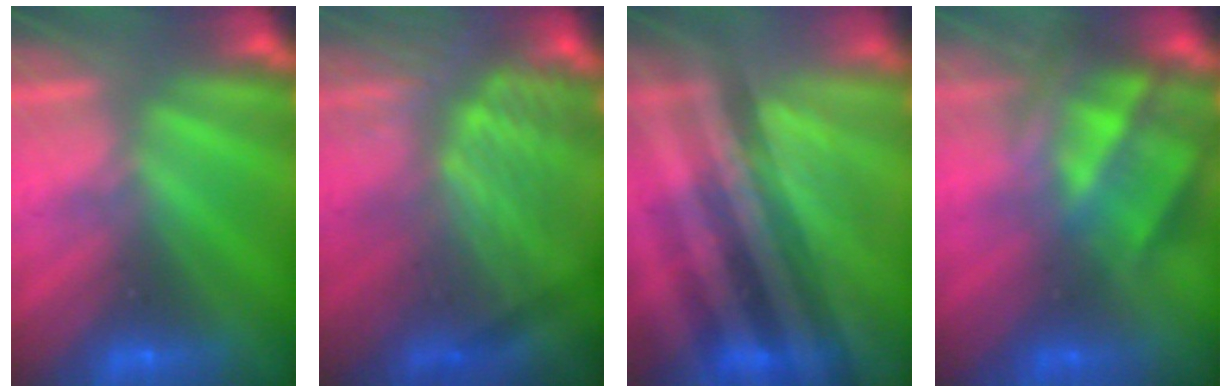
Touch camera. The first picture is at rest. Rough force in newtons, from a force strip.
{"total": 3.7}
{"total": 3.7}
{"total": 5.2}